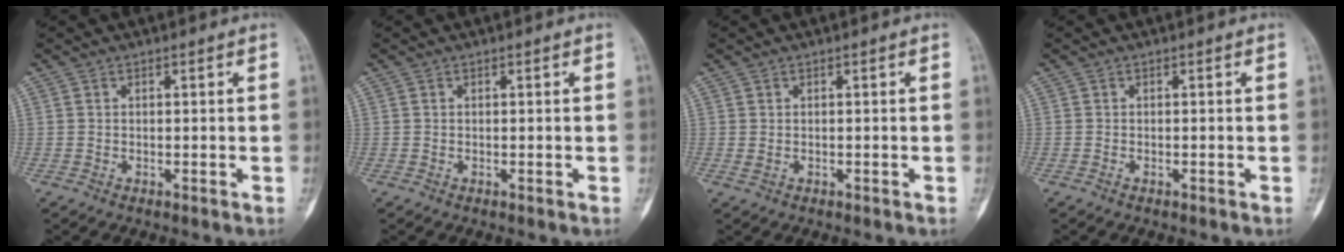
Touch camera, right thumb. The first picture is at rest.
{"total": 0.0}
{"total": 0.6, "force": [-0.1, 0.4, 0.4], "torque": [-0.010, 0.002, 0.001]}
{"total": 0.0}